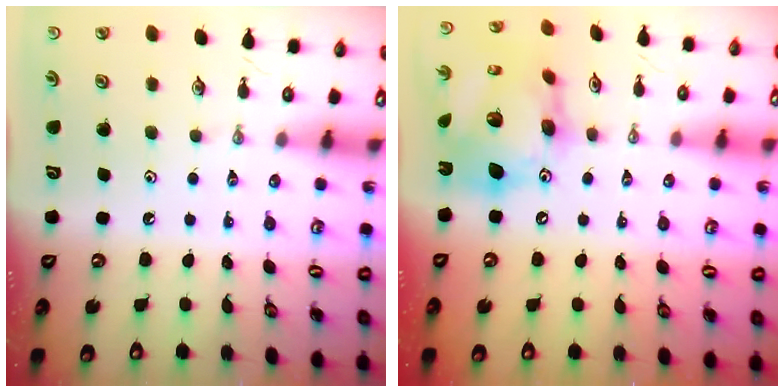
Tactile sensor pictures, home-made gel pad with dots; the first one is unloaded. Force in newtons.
{"total": 19.2, "press": 19.1, "slide": 2.0}